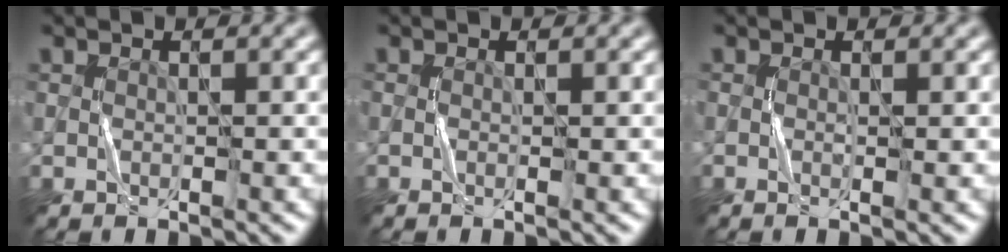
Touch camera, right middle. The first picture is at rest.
{"total": 0.0}
{"total": 0.5, "force": [0.0, 0.0, 0.5], "torque": [-0.008, -0.001, -0.002]}